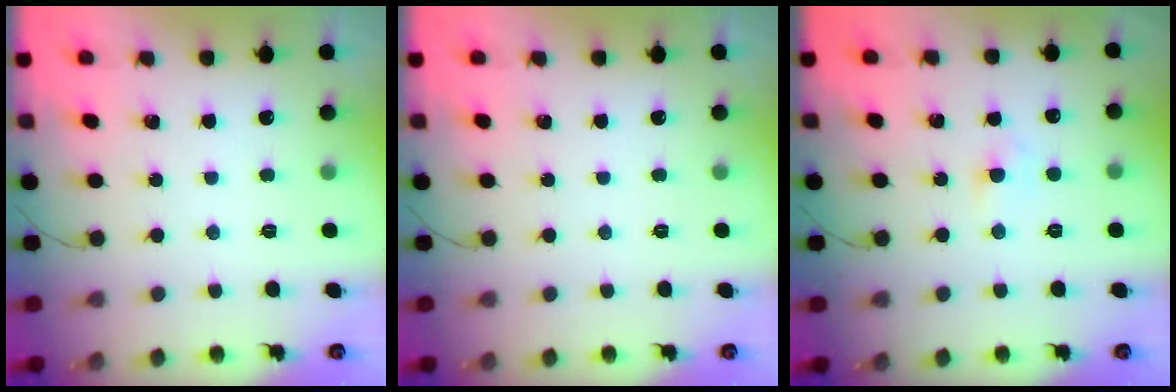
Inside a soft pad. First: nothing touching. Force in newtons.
{"total": 0.0}
{"total": 2.4, "press": 2.2, "slide": 0.9}